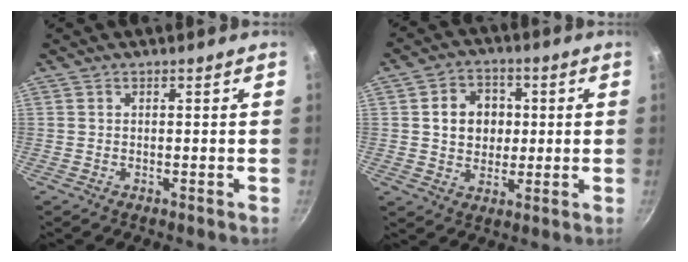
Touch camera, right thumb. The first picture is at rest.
{"total": 9.0, "force": [1.2, 7.6, 4.7], "torque": [-0.046, 0.007, 0.015]}